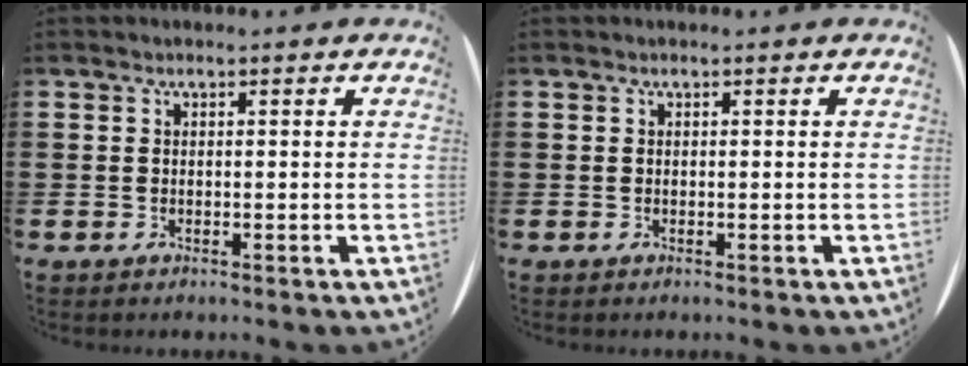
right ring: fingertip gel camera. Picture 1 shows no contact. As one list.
[{"total": 0.0}]